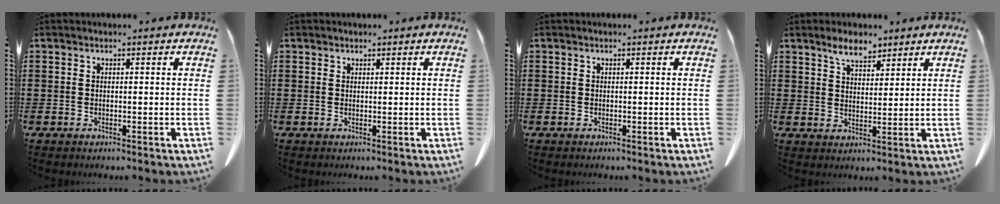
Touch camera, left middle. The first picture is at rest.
{"total": 0.6, "force": [0.6, 0.3, 0.1], "torque": [-0.004, -0.001, 0.013]}
{"total": 0.0}
{"total": 4.5, "force": [3.7, 1.8, 2.0], "torque": [-0.042, -0.004, 0.066]}